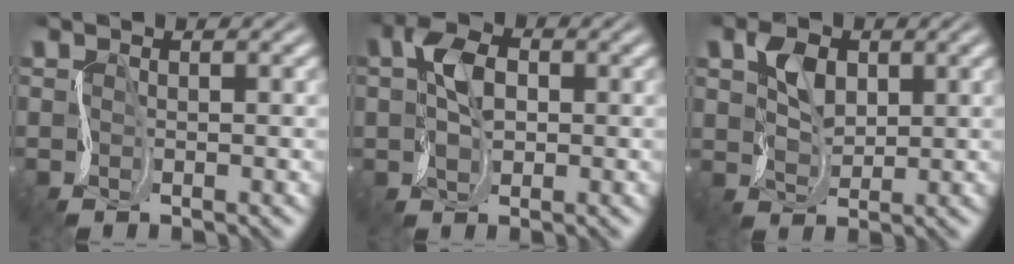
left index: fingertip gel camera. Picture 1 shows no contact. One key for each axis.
{"total": 3.6, "fx": 0.7, "fy": 2.4, "fz": 2.7, "tx": -0.053, "ty": 0.012, "tz": 0.004}
{"total": 2.6, "fx": 1.5, "fy": 1.6, "fz": 1.5, "tx": -0.039, "ty": 0.010, "tz": 0.026}